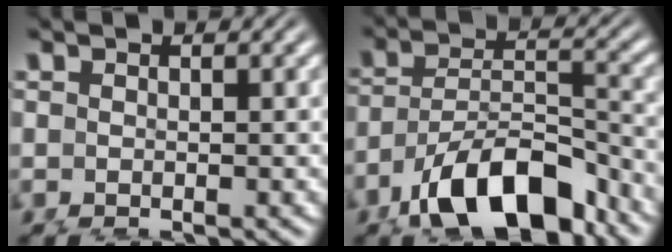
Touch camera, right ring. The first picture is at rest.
{"total": 7.2, "force": [-4.2, 3.9, 4.4], "torque": [-0.074, -0.023, -0.057]}